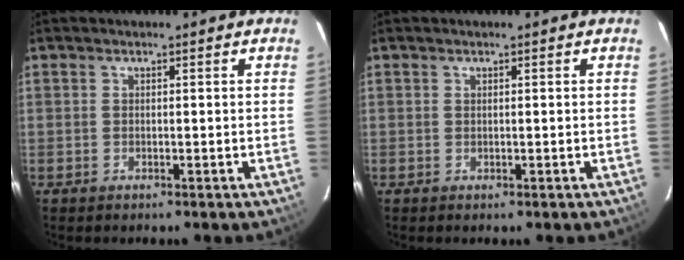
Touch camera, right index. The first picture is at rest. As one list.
[{"total": 0.0}]